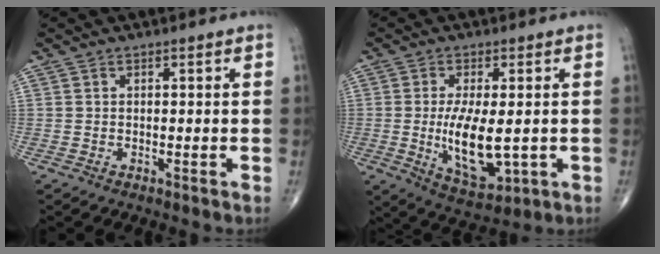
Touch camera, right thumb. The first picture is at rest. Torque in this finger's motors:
{"motor_torque": [2.90, 2.11, 1.77, -0.51, 0.56]}